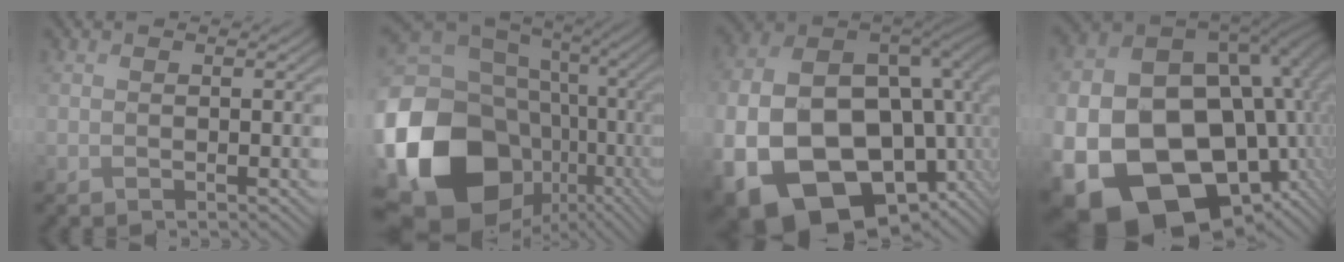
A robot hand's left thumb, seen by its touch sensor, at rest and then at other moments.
{"total": 23.3, "force": [-5.6, 18.8, 12.6], "torque": [-0.327, -0.043, -0.099]}
{"total": 22.5, "force": [-5.1, 15.9, 15.1], "torque": [-0.352, -0.035, -0.058]}
{"total": 24.9, "force": [-6.8, 19.4, 14.1], "torque": [-0.287, -0.068, -0.111]}